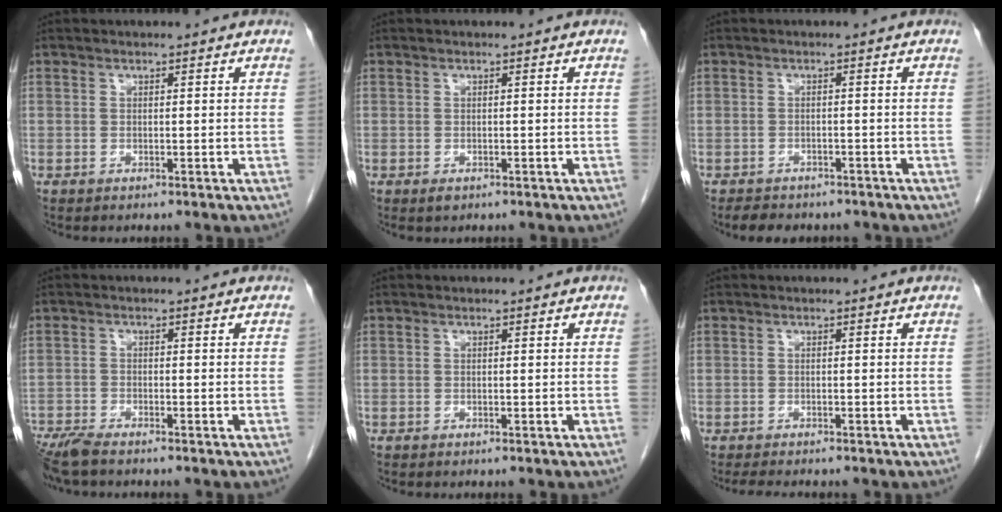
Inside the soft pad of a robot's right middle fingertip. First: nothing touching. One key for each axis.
{"total": 0.9, "fx": -0.5, "fy": 0.5, "fz": 0.5, "tx": -0.009, "ty": 0.000, "tz": -0.003}
{"total": 5.6, "fx": -4.6, "fy": 2.5, "fz": 1.8, "tx": -0.029, "ty": -0.002, "tz": -0.057}
{"total": 4.7, "fx": -4.1, "fy": 0.4, "fz": 2.3, "tx": -0.046, "ty": -0.016, "tz": -0.078}
{"total": 0.0}
{"total": 3.3, "fx": -2.9, "fy": 0.6, "fz": 1.5, "tx": -0.023, "ty": -0.008, "tz": -0.042}